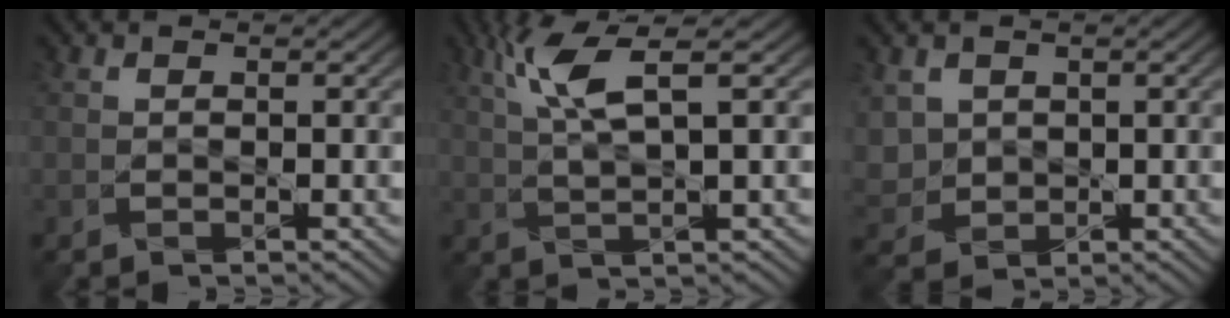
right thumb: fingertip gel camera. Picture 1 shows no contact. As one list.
[{"total": 5.7, "force": [2.5, 0.1, 5.2], "torque": [-0.126, 0.013, 0.060]}, {"total": 4.1, "force": [1.1, 3.5, 1.9], "torque": [-0.081, -0.003, 0.021]}]